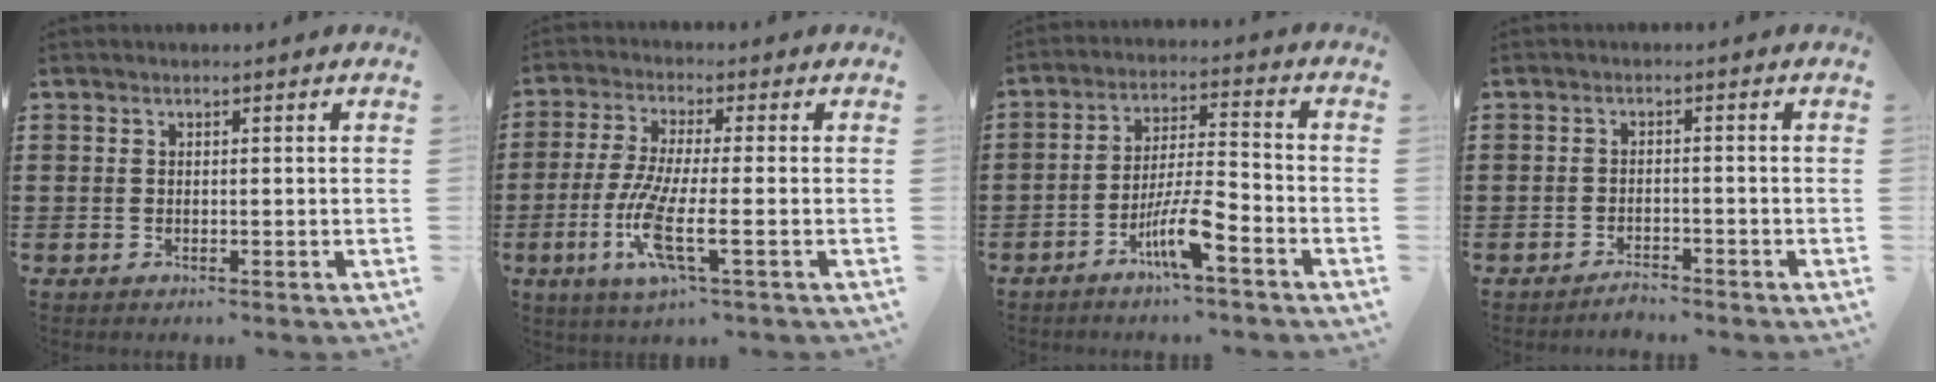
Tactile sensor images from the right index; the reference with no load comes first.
{"total": 8.9, "force": [-2.9, 1.4, 8.2], "torque": [-0.192, -0.022, -0.062]}
{"total": 7.6, "force": [-4.5, 1.0, 6.1], "torque": [-0.124, -0.004, -0.086]}
{"total": 2.0, "force": [-2.0, 0.2, 0.2], "torque": [-0.011, 0.002, -0.040]}